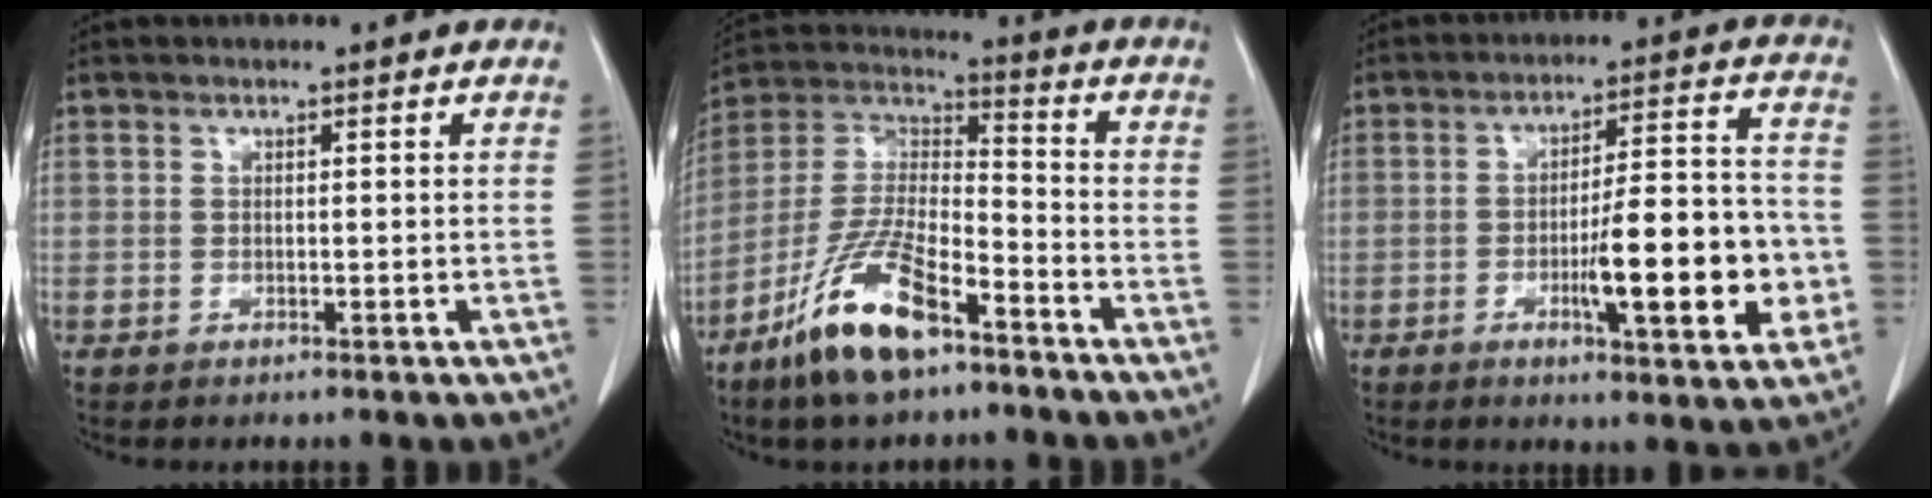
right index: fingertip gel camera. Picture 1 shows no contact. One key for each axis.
{"total": 14.7, "fx": -9.1, "fy": 4.1, "fz": 10.7, "tx": -0.224, "ty": -0.009, "tz": -0.173}
{"total": 14.6, "fx": -3.8, "fy": 2.6, "fz": 13.8, "tx": -0.204, "ty": 0.009, "tz": -0.056}